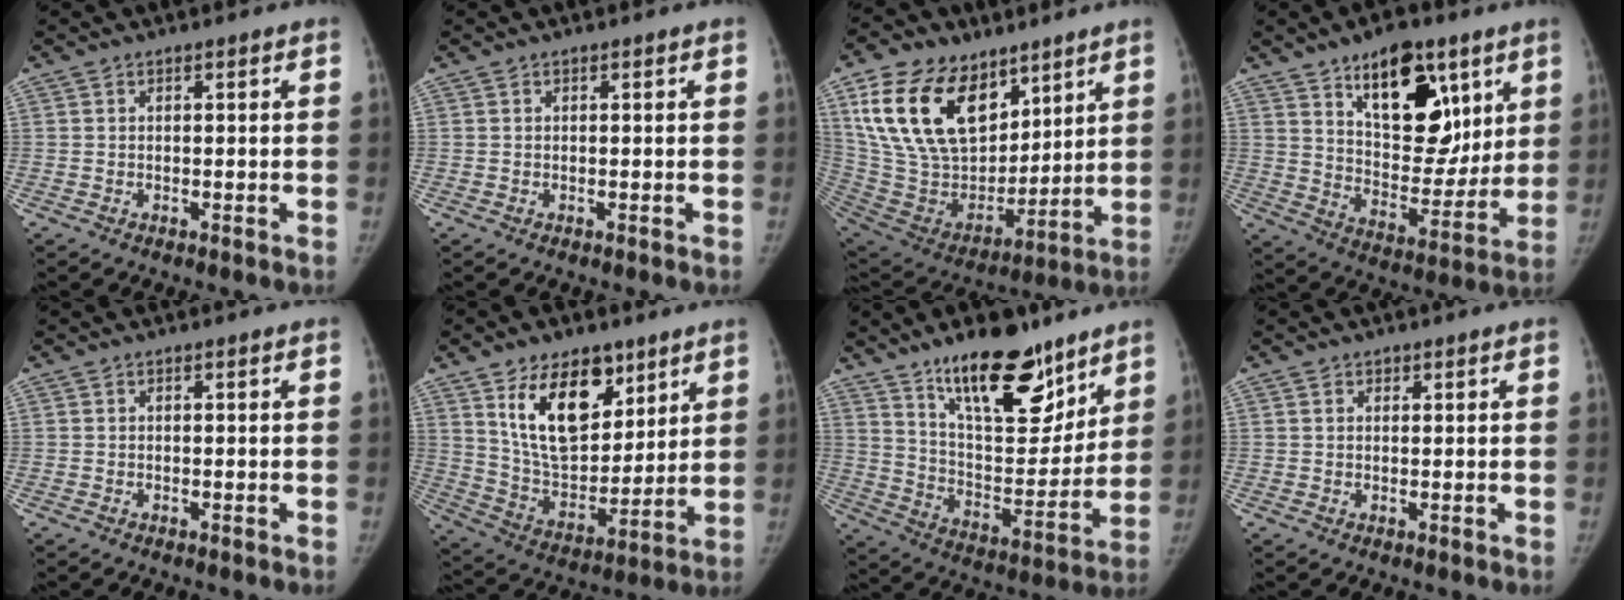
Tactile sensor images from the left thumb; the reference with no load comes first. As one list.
[{"total": 0.0}, {"total": 24.9, "force": [13.1, 15.1, 14.9], "torque": [-0.262, -0.038, 0.252]}, {"total": 19.6, "force": [10.1, 10.6, 13.0], "torque": [-0.130, -0.061, 0.164]}, {"total": 0.0}, {"total": 17.6, "force": [9.4, 10.1, 11.0], "torque": [-0.133, -0.056, 0.180]}, {"total": 20.6, "force": [14.1, 8.1, 12.6], "torque": [-0.145, -0.086, 0.237]}, {"total": 1.1, "force": [0.6, 0.9, 0.2], "torque": [0.006, -0.003, 0.009]}]